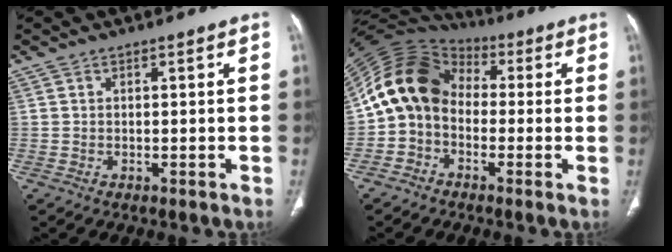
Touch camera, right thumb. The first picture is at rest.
{"total": 12.2, "force": [-0.6, 9.9, 7.1], "torque": [-0.117, 0.048, -0.027]}